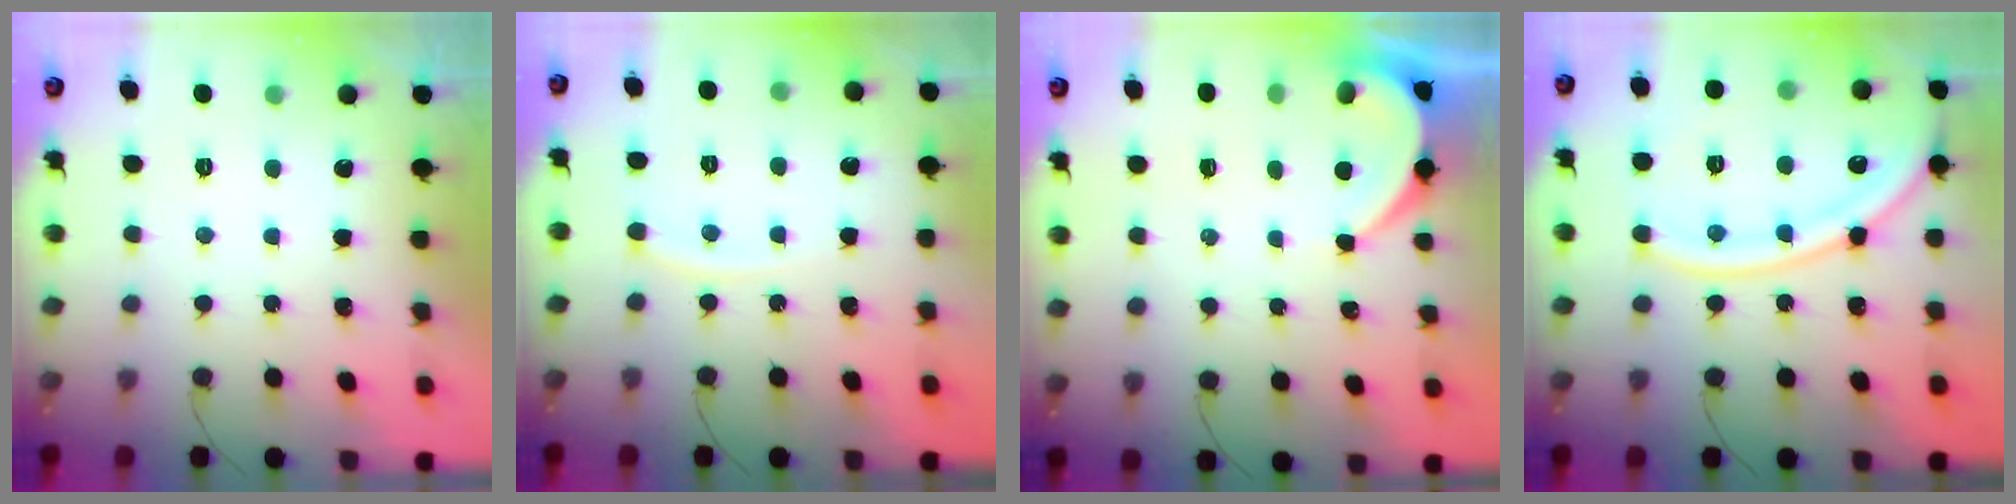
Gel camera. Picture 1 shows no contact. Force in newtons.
{"total": 5.3, "press": 5.3, "slide": 0.6}
{"total": 3.9, "press": 3.9, "slide": 0.3}
{"total": 16.3, "press": 16.1, "slide": 2.0}